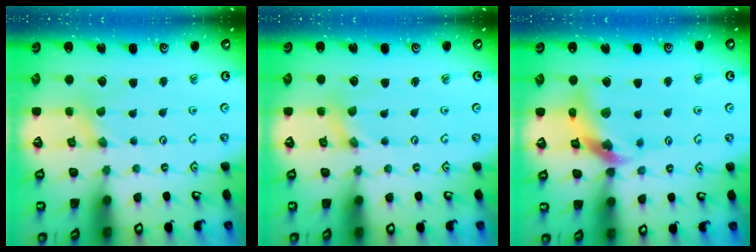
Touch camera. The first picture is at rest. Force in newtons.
{"total": 0.8, "press": 0.8, "slide": 0.1}
{"total": 13.2, "press": 13.1, "slide": 1.5}